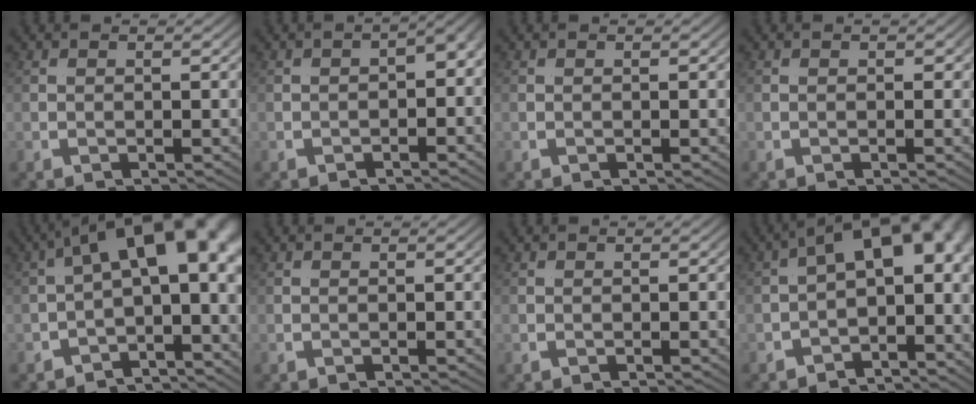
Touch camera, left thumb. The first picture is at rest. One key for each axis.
{"total": 3.0, "fx": -1.2, "fy": 1.9, "fz": 2.0, "tx": -0.030, "ty": -0.001, "tz": -0.018}
{"total": 0.0}
{"total": 0.7, "fx": 0.0, "fy": 0.7, "fz": 0.2, "tx": 0.000, "ty": -0.001, "tz": 0.001}
{"total": 9.5, "fx": -0.2, "fy": 4.4, "fz": 8.3, "tx": -0.119, "ty": 0.009, "tz": -0.018}
{"total": 0.0}
{"total": 0.0}
{"total": 9.7, "fx": 0.0, "fy": 6.0, "fz": 7.7, "tx": -0.114, "ty": 0.013, "tz": -0.020}